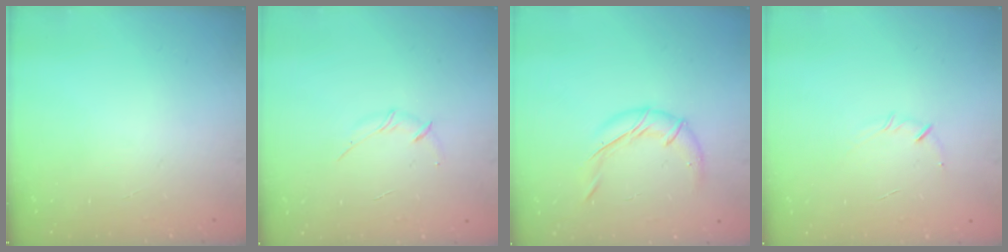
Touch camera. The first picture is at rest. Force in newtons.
{"total": 3.4, "press": 3.3, "slide": 0.8}
{"total": 10.4, "press": 10.4, "slide": 0.5}
{"total": 4.2, "press": 4.1, "slide": 1.0}